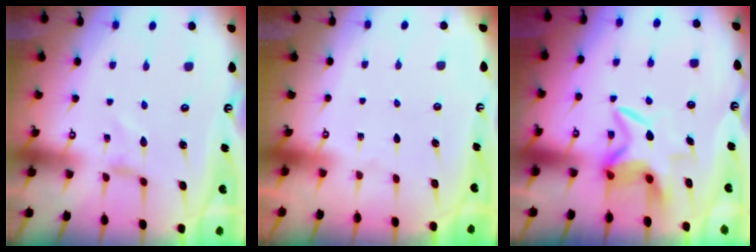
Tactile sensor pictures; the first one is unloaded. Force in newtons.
{"total": 0.0}
{"total": 7.0, "press": 7.0, "slide": 0.7}